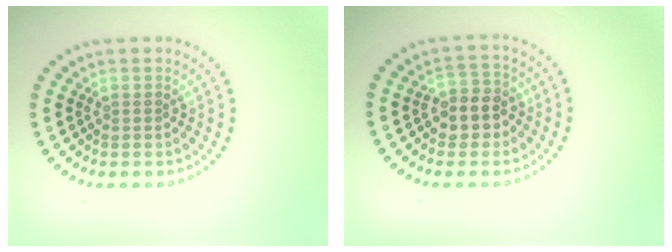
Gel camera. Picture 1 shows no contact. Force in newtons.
{"total": 3.0, "press": 2.7, "slide": 1.2}